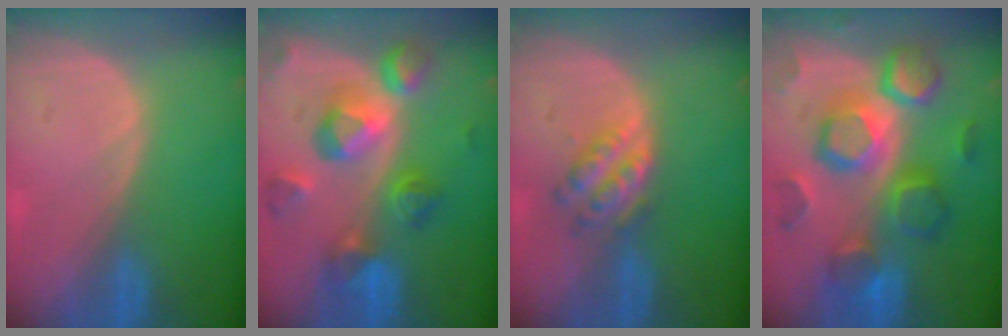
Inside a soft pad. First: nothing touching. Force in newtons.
{"total": 10.4, "press": 9.3, "slide": 4.7}
{"total": 4.9, "press": 4.7, "slide": 1.6}
{"total": 12.2, "press": 12.1, "slide": 0.9}